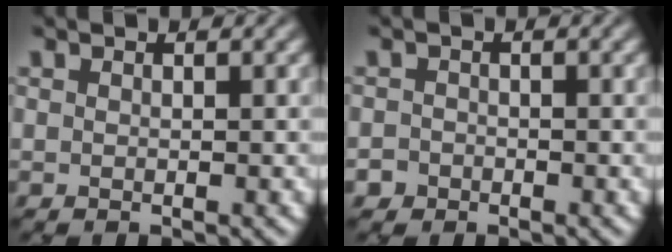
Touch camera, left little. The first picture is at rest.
{"total": 1.1, "force": [-0.8, 0.8, -0.2], "torque": [0.017, 0.001, -0.017]}